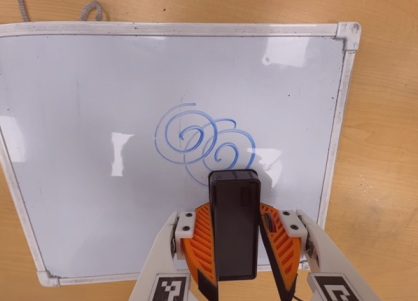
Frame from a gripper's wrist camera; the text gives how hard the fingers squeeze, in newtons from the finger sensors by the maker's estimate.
{"total": 5.4, "left": 5.3, "right": 5.6}